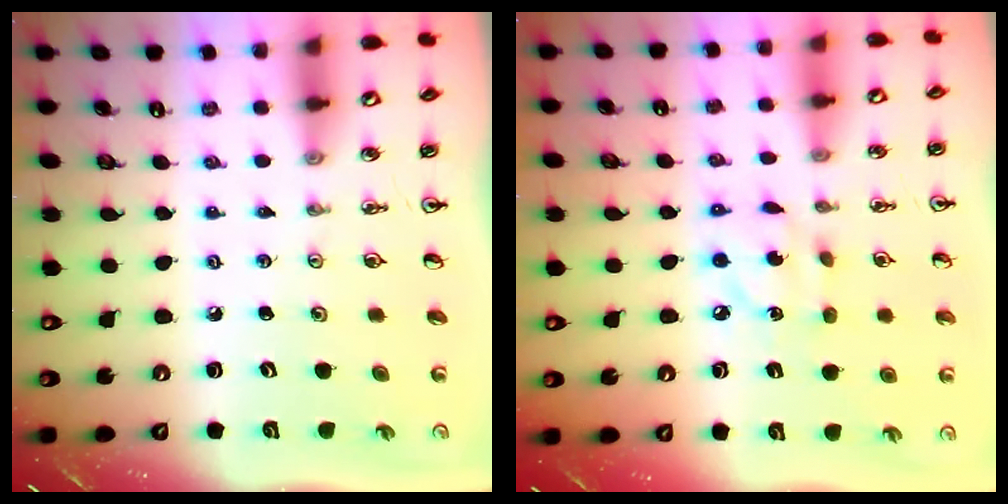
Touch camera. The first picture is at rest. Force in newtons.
{"total": 6.7, "press": 6.7, "slide": 0.1}